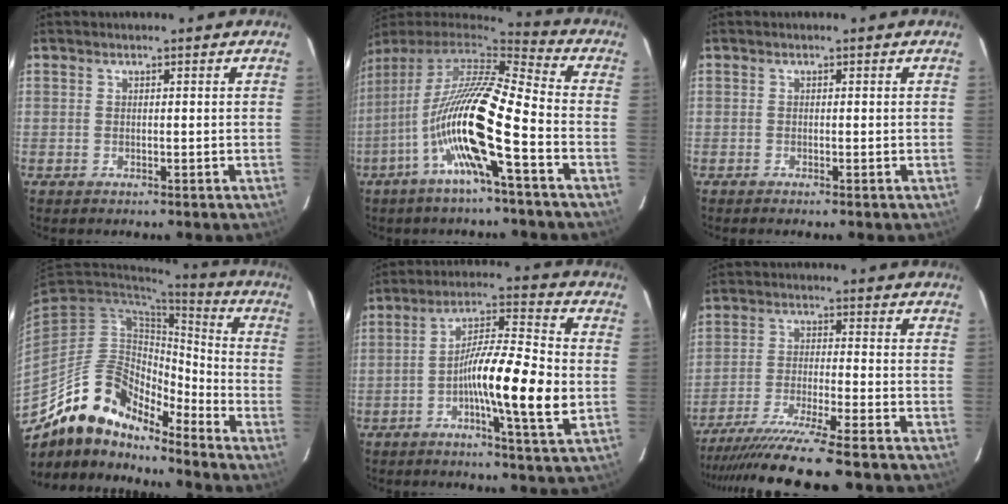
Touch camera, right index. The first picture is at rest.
{"total": 18.1, "force": [-6.3, 0.9, 16.9], "torque": [-0.339, -0.009, -0.127]}
{"total": 0.6, "force": [-0.4, -0.1, 0.4], "torque": [-0.010, -0.001, -0.008]}
{"total": 14.6, "force": [-12.4, 5.6, 5.5], "torque": [-0.093, 0.048, -0.224]}
{"total": 13.5, "force": [-2.6, 0.7, 13.2], "torque": [-0.226, 0.001, -0.052]}
{"total": 15.6, "force": [-13.5, -1.4, 7.7], "torque": [-0.119, -0.042, -0.217]}